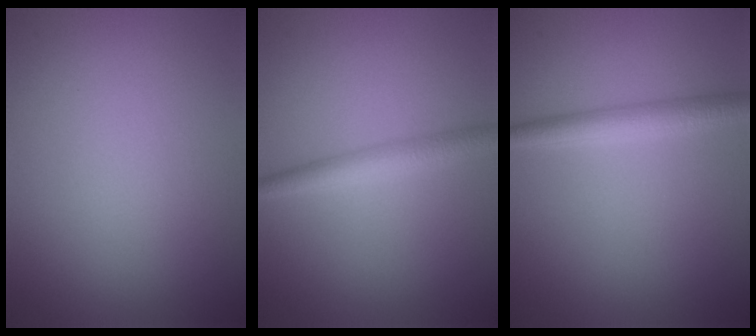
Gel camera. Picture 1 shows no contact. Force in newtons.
{"total": 2.7, "press": 2.7, "slide": 0.0}
{"total": 2.8, "press": 2.8, "slide": 0.0}